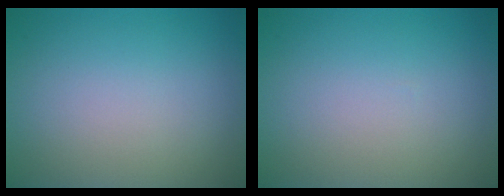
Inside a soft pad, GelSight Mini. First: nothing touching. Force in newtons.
{"total": 0.0}